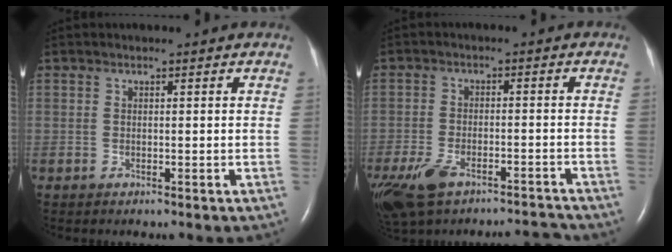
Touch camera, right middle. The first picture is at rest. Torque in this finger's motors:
{"motor_torque": [0.07, -0.35, 0.15, 0.06]}